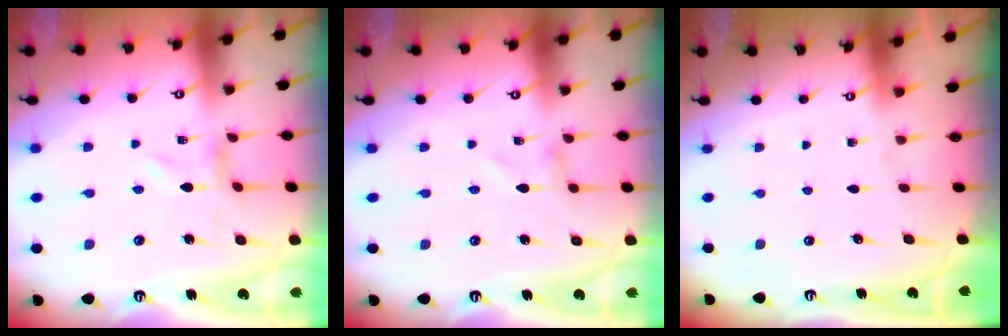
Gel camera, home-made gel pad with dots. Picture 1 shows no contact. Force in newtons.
{"total": 0.6, "press": 0.6, "slide": 0.1}
{"total": 0.0}